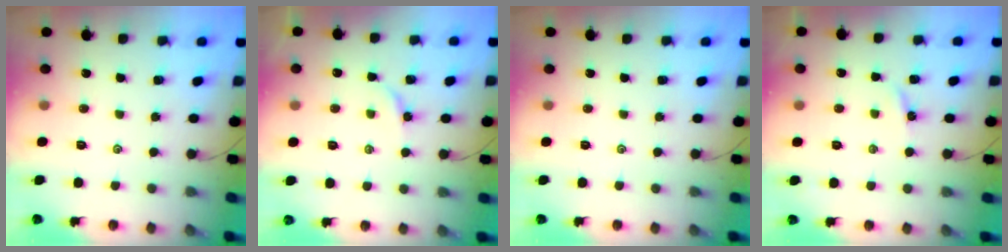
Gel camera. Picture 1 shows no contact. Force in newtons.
{"total": 3.0, "press": 2.9, "slide": 0.3}
{"total": 0.0}
{"total": 2.9, "press": 2.9, "slide": 0.3}